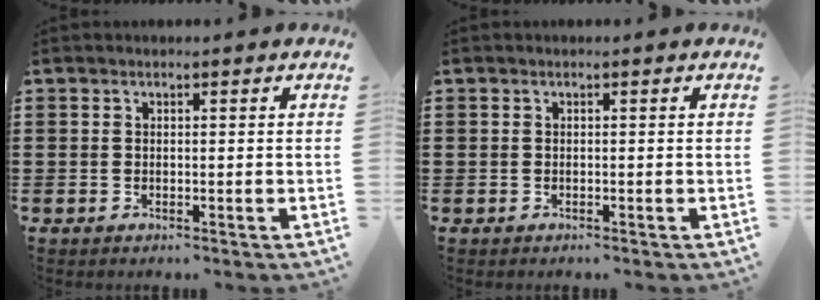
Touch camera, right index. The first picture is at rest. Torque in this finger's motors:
{"motor_torque": [-0.07, 0.20, 0.00, 0.01]}